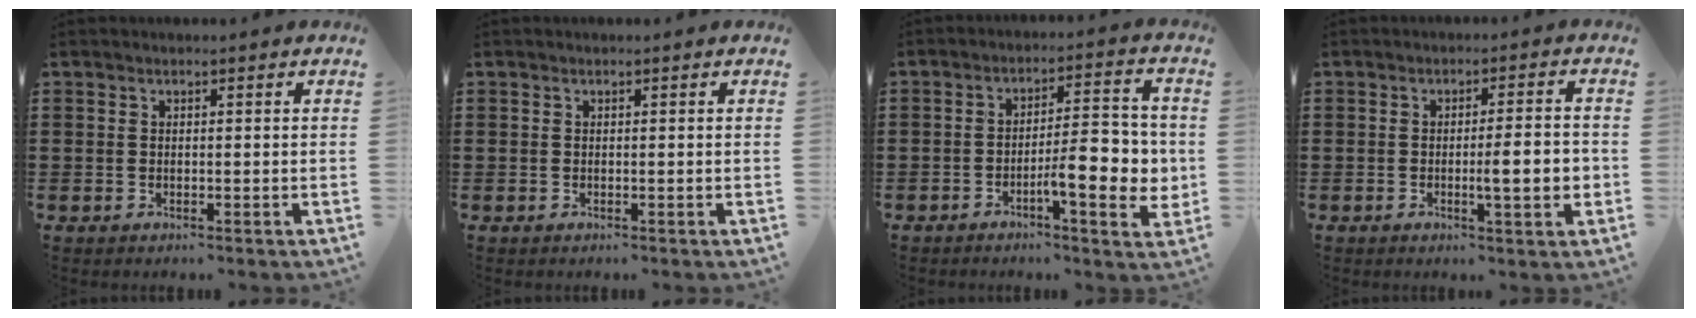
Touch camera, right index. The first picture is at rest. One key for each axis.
{"total": 0.0}
{"total": 9.2, "fx": -2.2, "fy": 2.7, "fz": 8.5, "tx": -0.114, "ty": -0.003, "tz": -0.038}
{"total": 5.7, "fx": -0.9, "fy": 0.7, "fz": 5.6, "tx": -0.079, "ty": -0.011, "tz": -0.020}